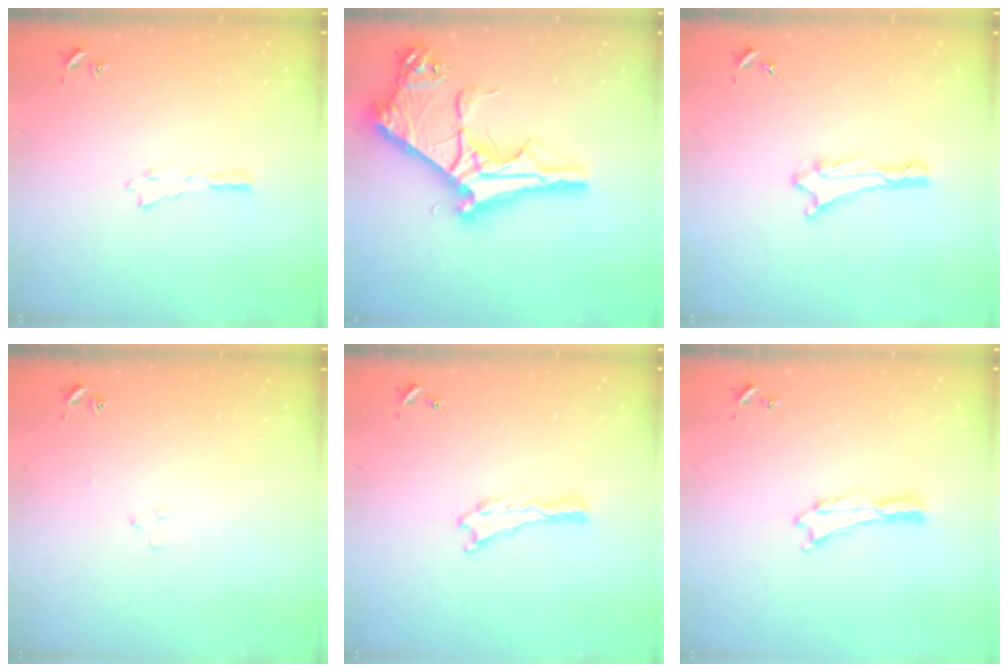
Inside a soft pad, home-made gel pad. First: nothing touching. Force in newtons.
{"total": 11.6, "press": 11.6, "slide": 1.2}
{"total": 2.0, "press": 1.8, "slide": 0.8}
{"total": 2.2, "press": 2.2, "slide": 0.2}
{"total": 0.0}
{"total": 0.0}